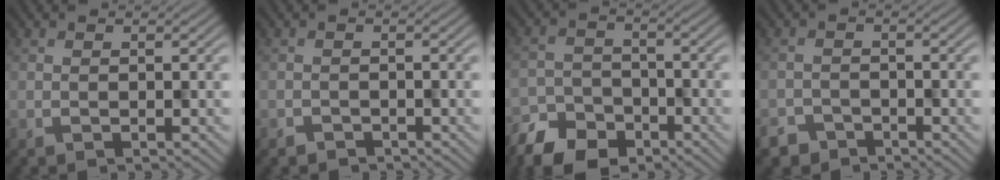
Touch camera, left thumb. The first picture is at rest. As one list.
[{"total": 1.5, "force": [-1.3, 0.6, -0.2], "torque": [0.007, 0.000, -0.020]}, {"total": 7.2, "force": [-5.9, 3.7, 2.0], "torque": [-0.036, -0.013, -0.107]}, {"total": 2.9, "force": [-2.5, 1.4, -0.1], "torque": [0.008, -0.003, -0.043]}]